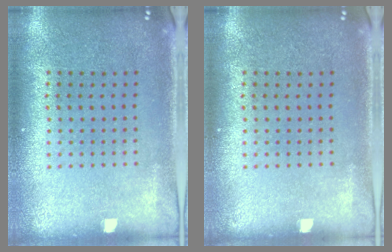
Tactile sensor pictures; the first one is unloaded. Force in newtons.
{"total": 0.0}